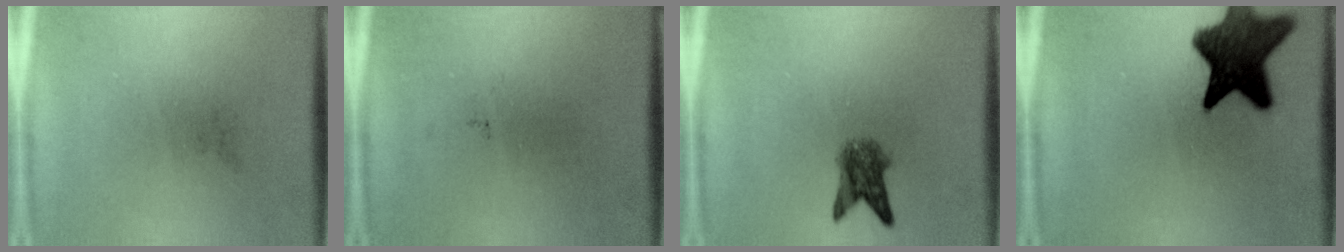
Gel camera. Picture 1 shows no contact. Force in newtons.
{"total": 0.0}
{"total": 3.9}
{"total": 10.7}